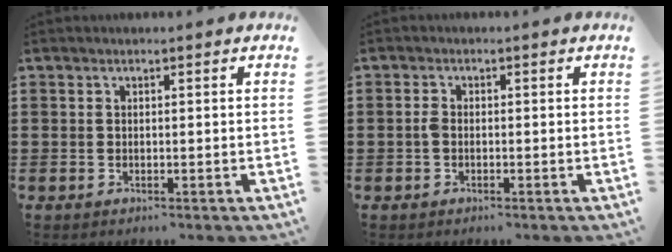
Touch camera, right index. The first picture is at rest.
{"total": 1.5, "force": [-0.4, 0.8, 1.1], "torque": [-0.039, -0.004, -0.012]}